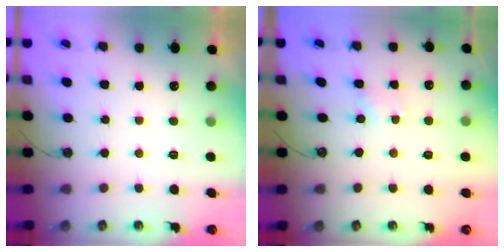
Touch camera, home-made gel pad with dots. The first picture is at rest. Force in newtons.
{"total": 0.6, "press": 0.6, "slide": 0.1}